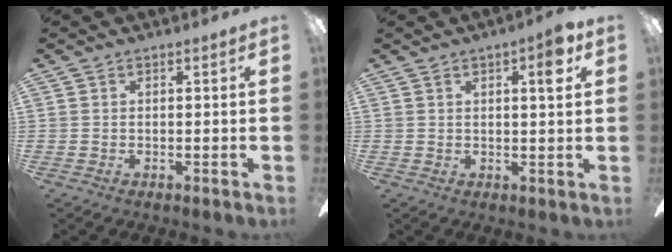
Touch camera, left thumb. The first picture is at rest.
{"total": 4.6, "force": [2.4, 0.9, 3.8], "torque": [-0.049, -0.009, 0.031]}